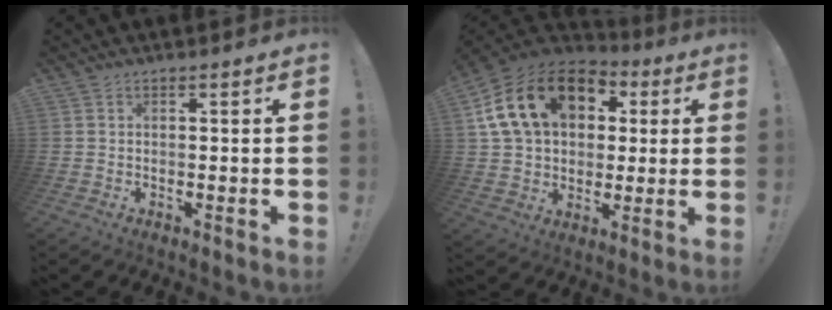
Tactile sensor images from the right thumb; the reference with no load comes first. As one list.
[{"total": 21.5, "force": [6.8, 15.3, 13.4], "torque": [-0.242, 0.002, 0.134]}]